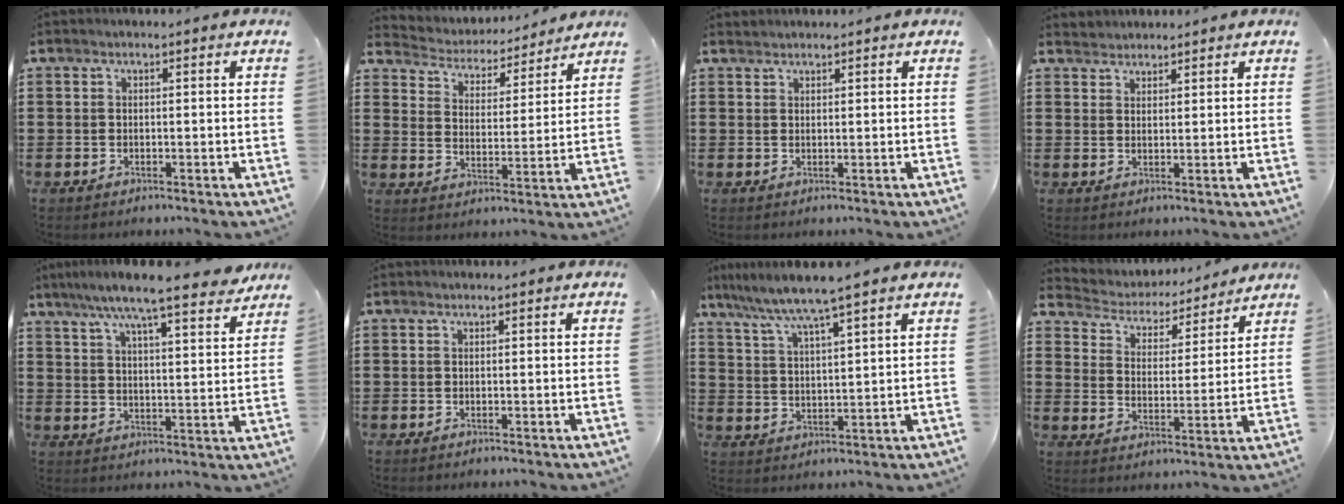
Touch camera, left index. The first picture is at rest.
{"total": 4.3, "force": [4.3, 0.7, 0.1], "torque": [-0.030, -0.033, 0.069]}
{"total": 1.0, "force": [1.0, 0.1, -0.1], "torque": [-0.001, 0.000, 0.020]}
{"total": 1.9, "force": [1.8, 0.5, -0.4], "torque": [0.003, 0.004, 0.036]}
{"total": 8.4, "force": [7.2, 0.2, 4.3], "torque": [-0.102, -0.032, 0.122]}
{"total": 0.0}
{"total": 5.8, "force": [4.9, -0.6, 3.0], "torque": [-0.078, -0.027, 0.080]}
{"total": 4.2, "force": [4.1, 0.7, 0.1], "torque": [-0.030, -0.032, 0.065]}